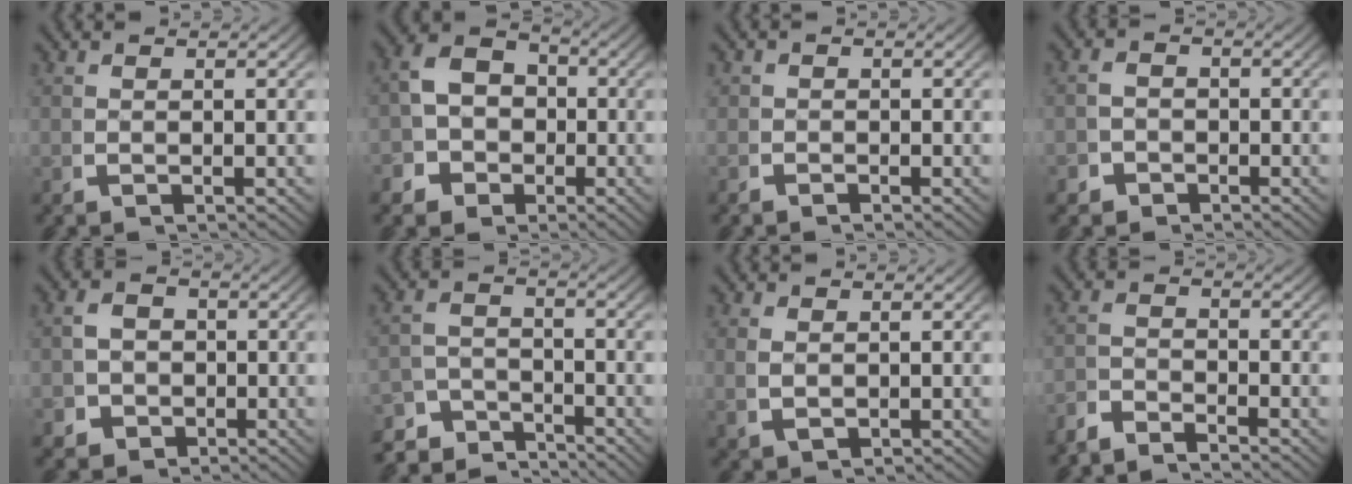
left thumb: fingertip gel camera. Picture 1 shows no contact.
{"total": 9.0, "force": [-1.7, 8.0, 3.9], "torque": [-0.069, -0.014, -0.037]}
{"total": 0.9, "force": [-0.7, 0.6, -0.1], "torque": [0.007, -0.006, -0.017]}
{"total": 2.5, "force": [-1.9, 1.6, 0.2], "torque": [-0.001, -0.013, -0.033]}
{"total": 4.9, "force": [-1.4, 4.2, 2.0], "torque": [-0.039, -0.017, -0.020]}
{"total": 5.0, "force": [-4.3, 2.3, 1.1], "torque": [0.001, -0.020, -0.080]}
{"total": 1.6, "force": [0.4, 1.0, 1.2], "torque": [-0.028, -0.008, 0.021]}
{"total": 2.6, "force": [-2.5, 0.5, 0.3], "torque": [-0.001, -0.006, -0.055]}